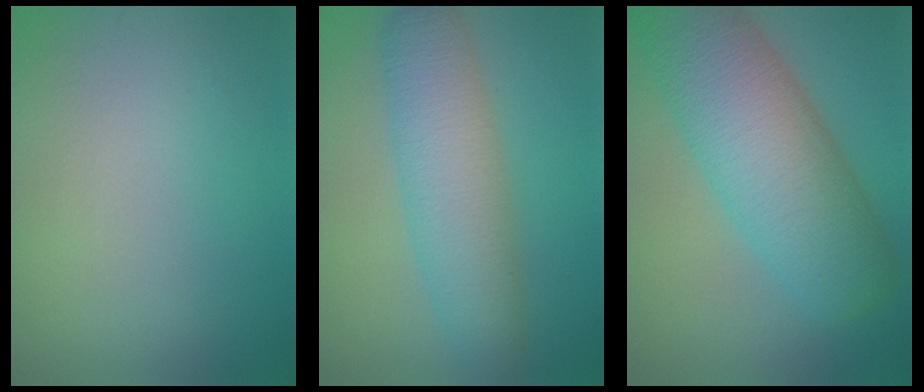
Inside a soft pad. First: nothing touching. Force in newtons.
{"total": 5.8, "press": 5.8, "slide": 0.3}
{"total": 10.2, "press": 10.2, "slide": 0.2}